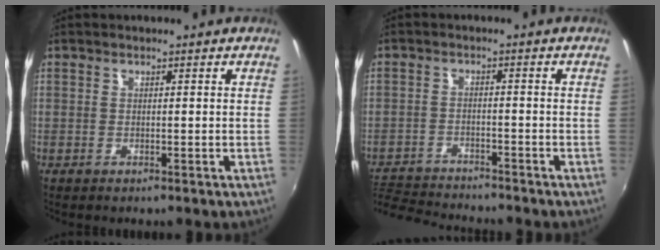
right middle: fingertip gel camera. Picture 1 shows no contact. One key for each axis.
{"total": 8.9, "fx": -8.5, "fy": 1.8, "fz": 2.0, "tx": -0.066, "ty": -0.001, "tz": -0.146}